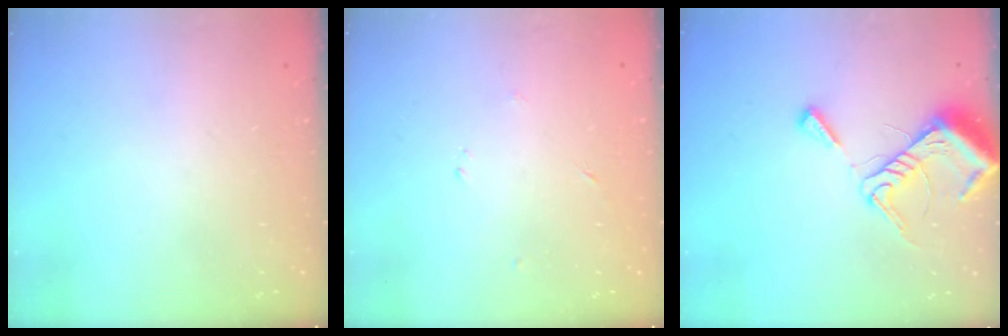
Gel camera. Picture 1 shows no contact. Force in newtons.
{"total": 2.3, "press": 2.2, "slide": 0.3}
{"total": 10.6, "press": 10.6, "slide": 1.1}